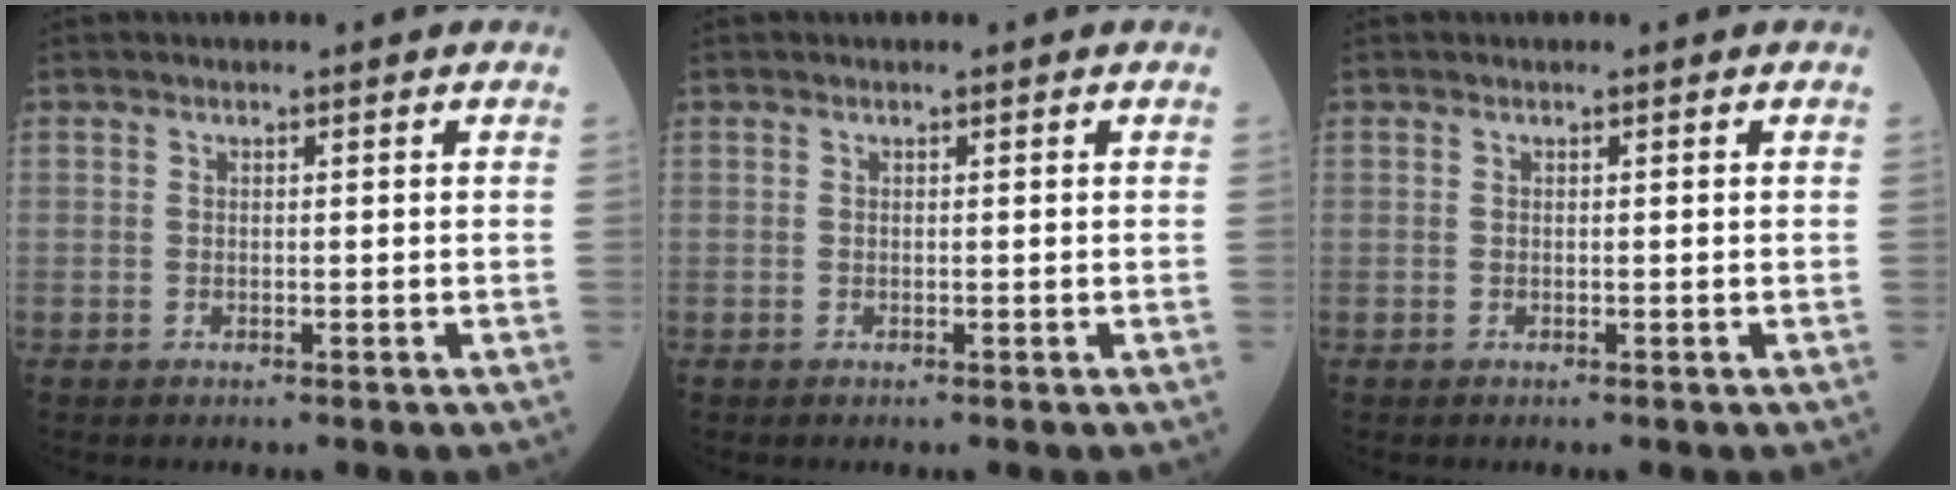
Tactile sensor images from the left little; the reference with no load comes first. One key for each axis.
{"total": 0.0}
{"total": 0.0}